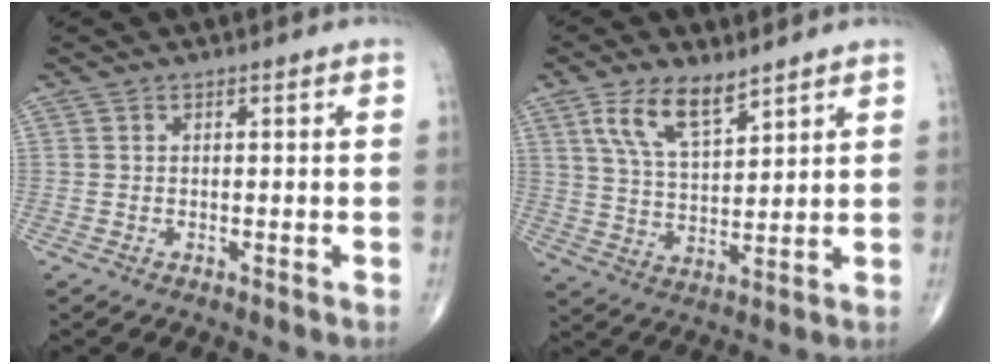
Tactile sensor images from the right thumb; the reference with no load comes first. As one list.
[{"total": 9.4, "force": [5.8, 3.8, 6.4], "torque": [-0.110, -0.028, 0.118]}]